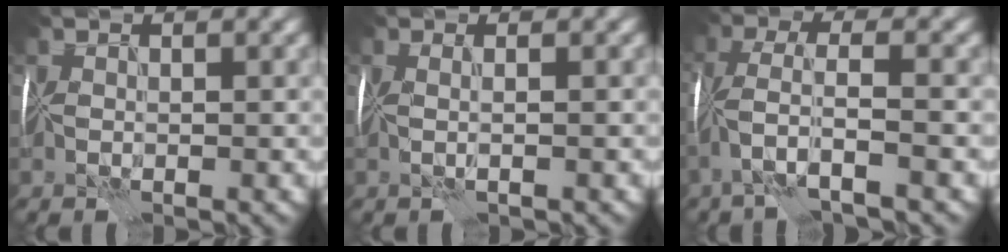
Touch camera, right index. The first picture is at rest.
{"total": 1.4, "force": [0.4, 0.4, 1.3], "torque": [-0.015, 0.004, -0.007]}
{"total": 3.9, "force": [-1.8, 0.6, 3.4], "torque": [-0.073, 0.010, -0.044]}